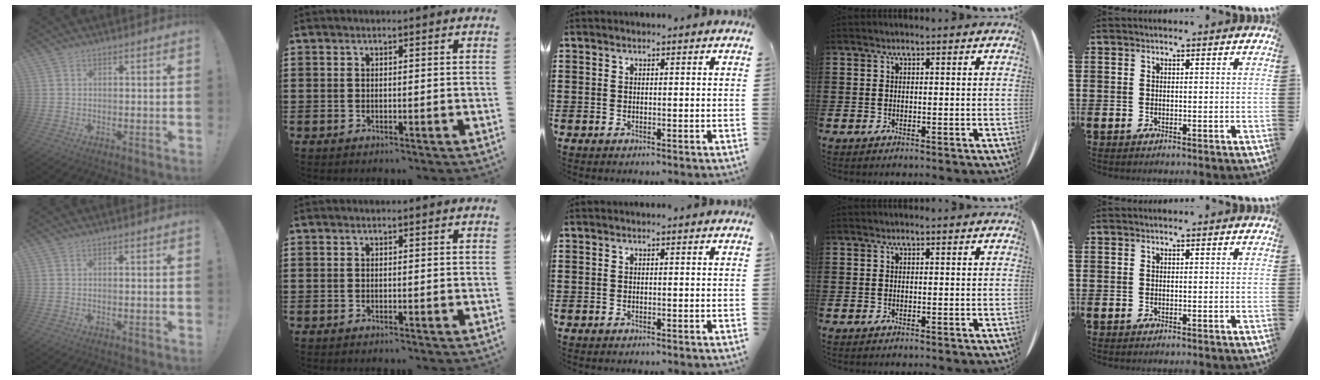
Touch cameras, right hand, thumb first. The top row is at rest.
{}